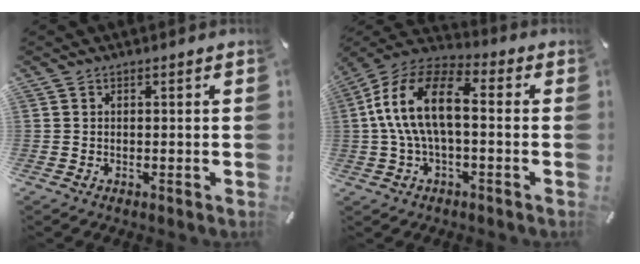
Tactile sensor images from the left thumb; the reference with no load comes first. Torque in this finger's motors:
{"motor_torque": [0.37, 1.44, 1.65, -1.12, 0.76]}